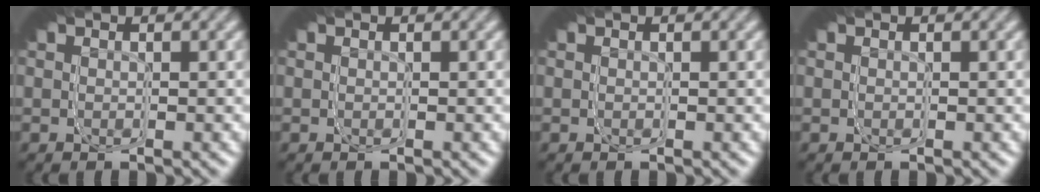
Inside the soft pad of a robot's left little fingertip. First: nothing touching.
{"total": 0.0}
{"total": 0.0}
{"total": 0.0}